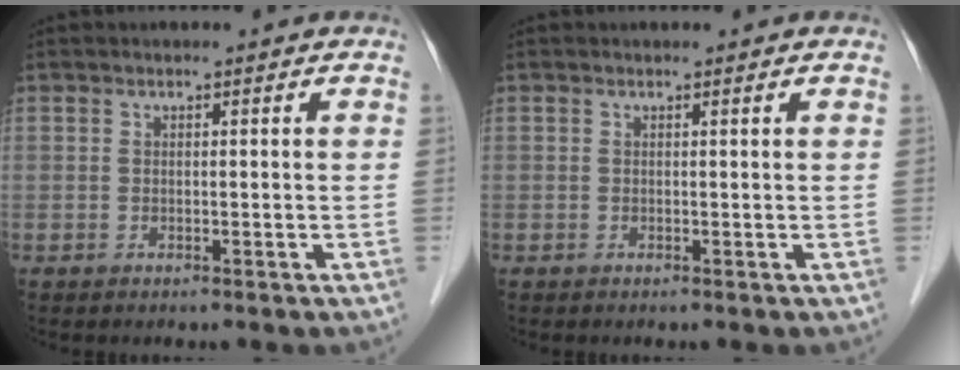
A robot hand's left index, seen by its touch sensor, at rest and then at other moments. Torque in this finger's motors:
{"motor_torque": [-0.05, -0.12, 0.01, -0.01]}